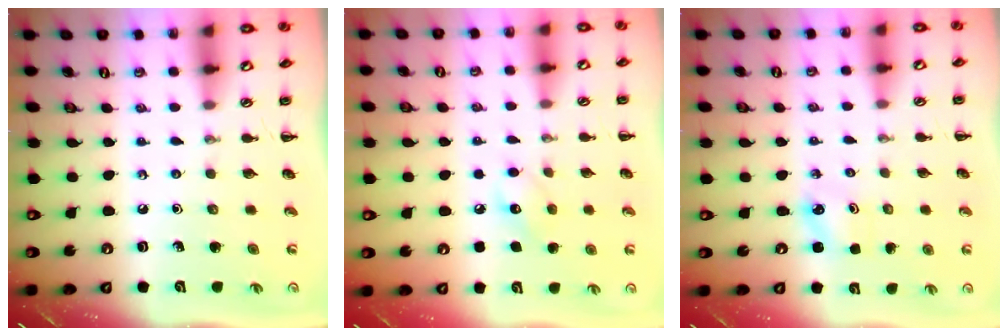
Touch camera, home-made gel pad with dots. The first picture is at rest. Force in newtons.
{"total": 7.9, "press": 7.7, "slide": 1.5}
{"total": 2.5, "press": 2.4, "slide": 0.8}